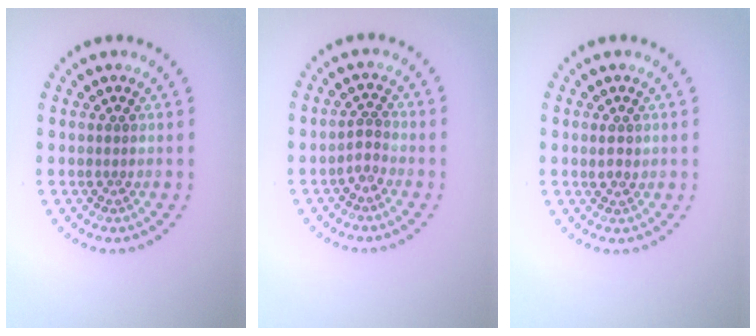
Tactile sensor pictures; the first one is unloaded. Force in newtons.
{"total": 1.5, "press": 1.1, "slide": 1.0}
{"total": 1.2, "press": 1.2, "slide": 0.3}